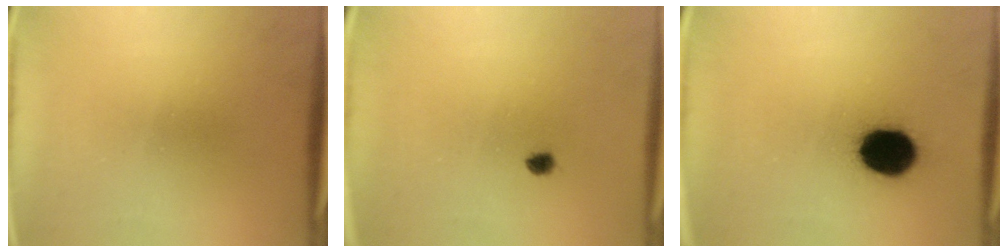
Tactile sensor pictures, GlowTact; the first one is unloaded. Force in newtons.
{"total": 1.4}
{"total": 13.2}